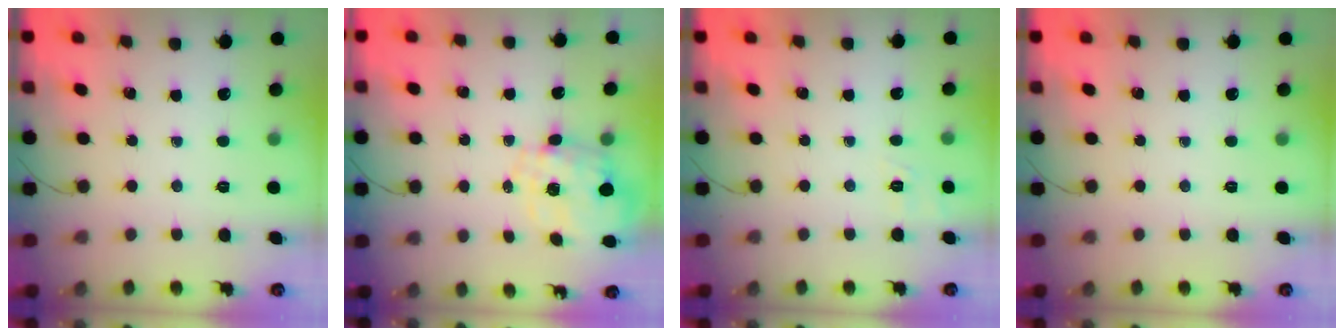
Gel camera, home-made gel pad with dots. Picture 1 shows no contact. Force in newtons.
{"total": 2.5, "press": 2.3, "slide": 0.9}
{"total": 1.8, "press": 0.2, "slide": 1.8}
{"total": 0.0}